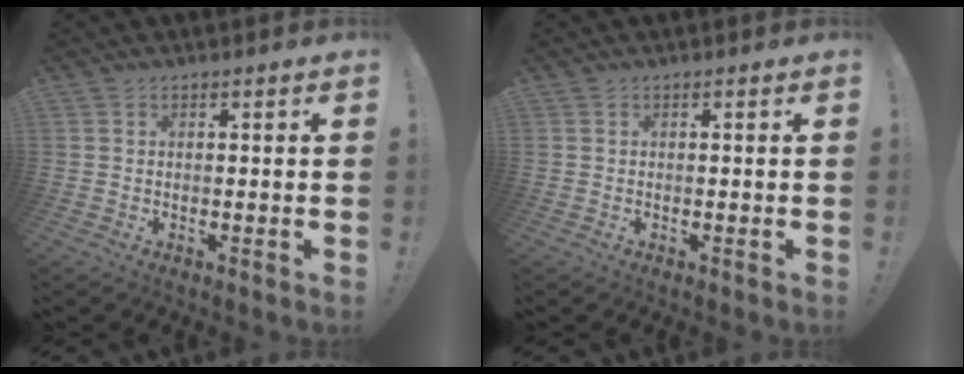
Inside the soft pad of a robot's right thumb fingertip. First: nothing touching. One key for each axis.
{"total": 0.0}